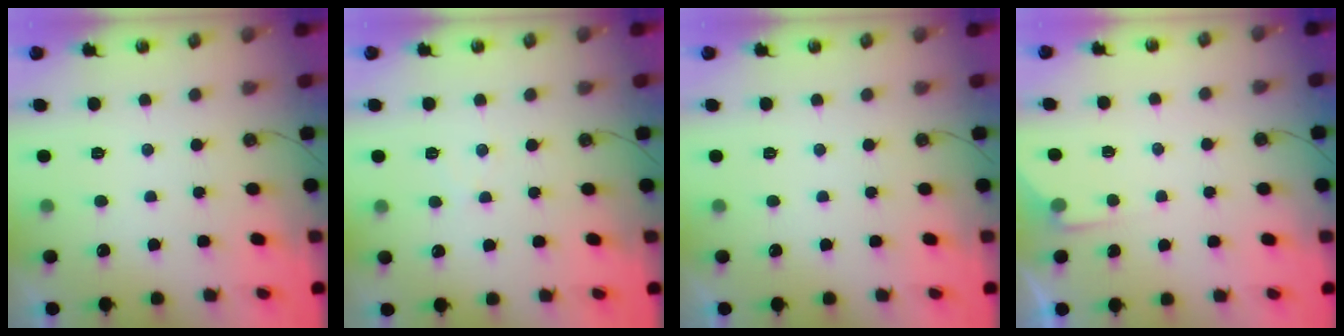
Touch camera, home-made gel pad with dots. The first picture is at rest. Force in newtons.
{"total": 4.4, "press": 4.4, "slide": 0.7}
{"total": 0.0}
{"total": 3.9, "press": 3.9, "slide": 0.5}